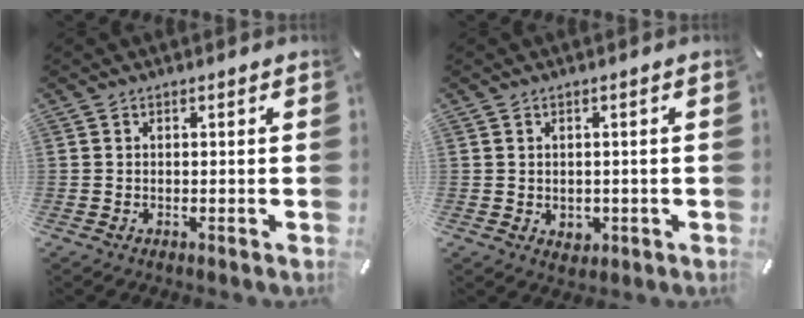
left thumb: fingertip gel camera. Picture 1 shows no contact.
{"total": 2.1, "force": [0.1, 2.0, 0.6], "torque": [-0.004, 0.000, 0.000]}